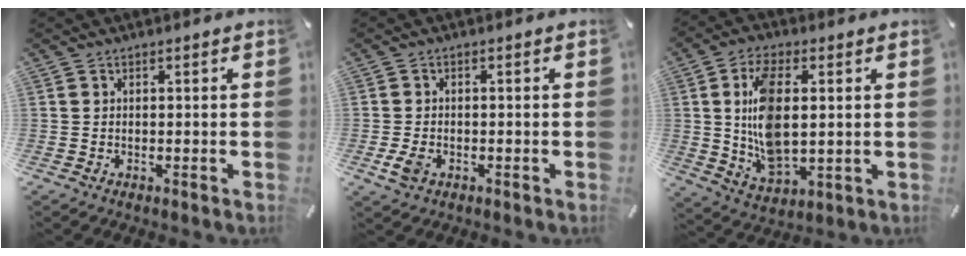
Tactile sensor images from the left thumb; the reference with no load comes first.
{"total": 3.3, "force": [-1.0, 2.1, 2.3], "torque": [-0.060, -0.003, -0.021]}
{"total": 13.6, "force": [1.9, 7.3, 11.3], "torque": [-0.234, -0.015, 0.030]}